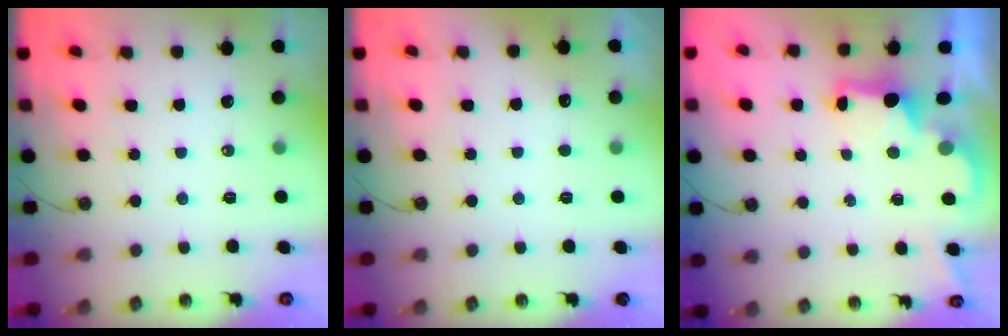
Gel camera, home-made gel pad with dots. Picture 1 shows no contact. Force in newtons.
{"total": 2.4, "press": 2.2, "slide": 1.0}
{"total": 2.3, "press": 2.2, "slide": 0.7}